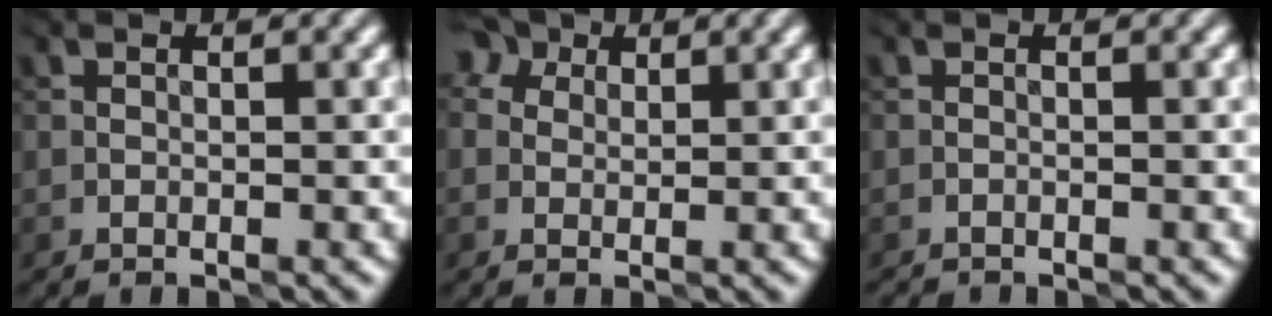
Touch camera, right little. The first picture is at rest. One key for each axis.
{"total": 3.5, "fx": 1.7, "fy": 2.5, "fz": 1.7, "tx": -0.011, "ty": 0.018, "tz": 0.000}
{"total": 0.8, "fx": -0.7, "fy": 0.0, "fz": -0.1, "tx": 0.000, "ty": -0.005, "tz": -0.019}